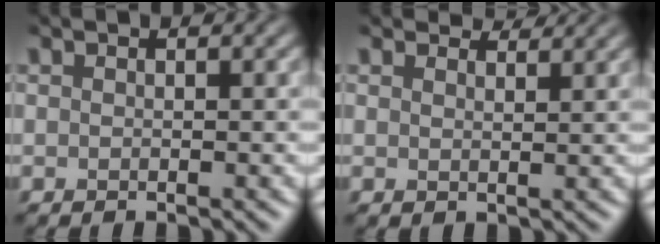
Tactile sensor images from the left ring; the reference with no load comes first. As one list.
[{"total": 3.0, "force": [2.8, 0.9, 0.7], "torque": [-0.021, 0.005, 0.035]}]